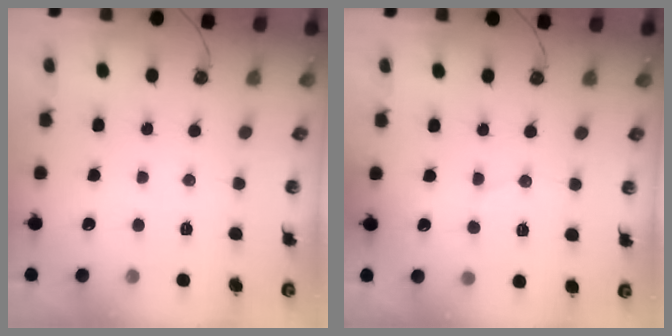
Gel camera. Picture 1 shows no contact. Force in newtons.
{"total": 5.6, "press": 5.4, "slide": 1.3}